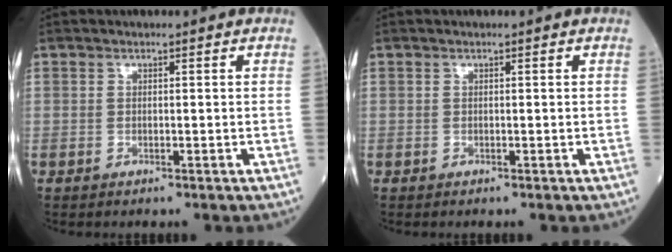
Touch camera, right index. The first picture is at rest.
{"total": 0.0}